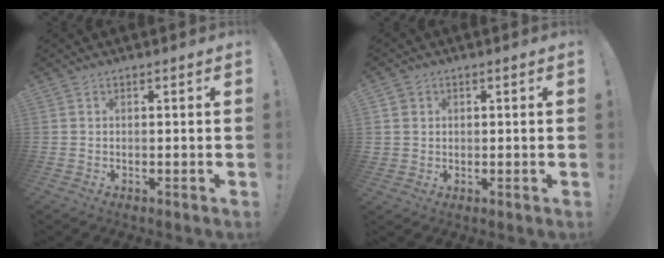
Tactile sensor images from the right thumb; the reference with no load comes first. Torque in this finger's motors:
{"motor_torque": [0.23, 0.38, 0.17, -0.20, 0.00]}